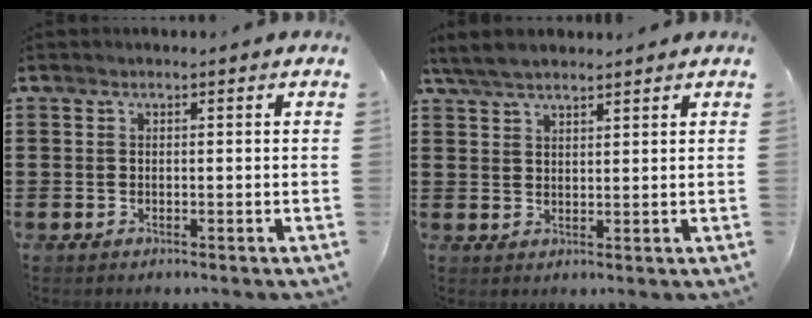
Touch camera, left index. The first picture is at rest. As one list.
[{"total": 4.0, "force": [3.5, 1.0, 1.7], "torque": [-0.043, -0.001, 0.067]}]